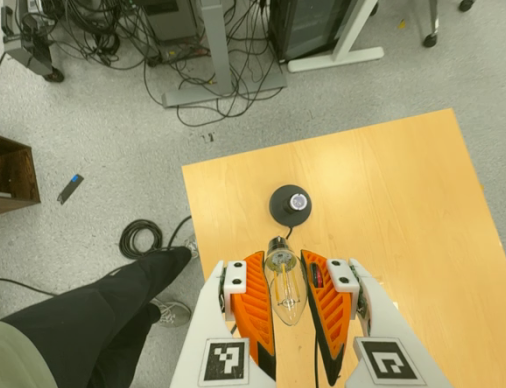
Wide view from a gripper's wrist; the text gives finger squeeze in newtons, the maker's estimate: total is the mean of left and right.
{"total": 19.5, "left": 20.9, "right": 18.0}